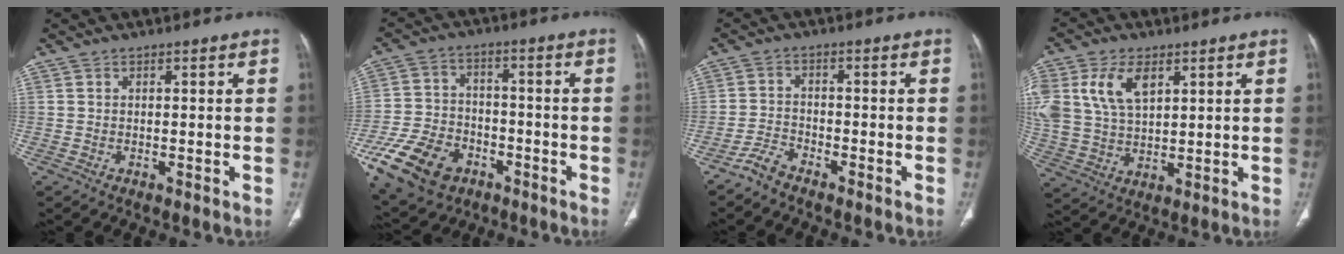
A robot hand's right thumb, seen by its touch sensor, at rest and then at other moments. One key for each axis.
{"total": 15.7, "fx": -7.9, "fy": 10.6, "fz": 8.6, "tx": -0.161, "ty": 0.031, "tz": -0.136}
{"total": 3.2, "fx": -3.0, "fy": 0.7, "fz": 0.9, "tx": -0.024, "ty": 0.008, "tz": -0.063}
{"total": 12.5, "fx": 4.9, "fy": 7.4, "fz": 8.8, "tx": -0.178, "ty": -0.004, "tz": 0.106}